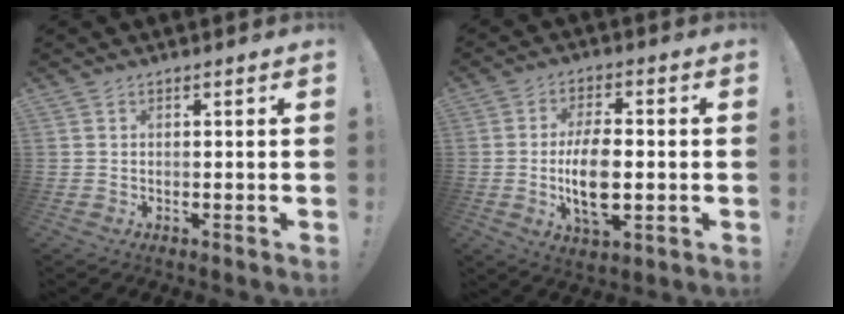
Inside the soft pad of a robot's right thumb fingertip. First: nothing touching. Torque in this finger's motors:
{"motor_torque": [2.16, 2.22, 1.16, -0.96, 0.66]}